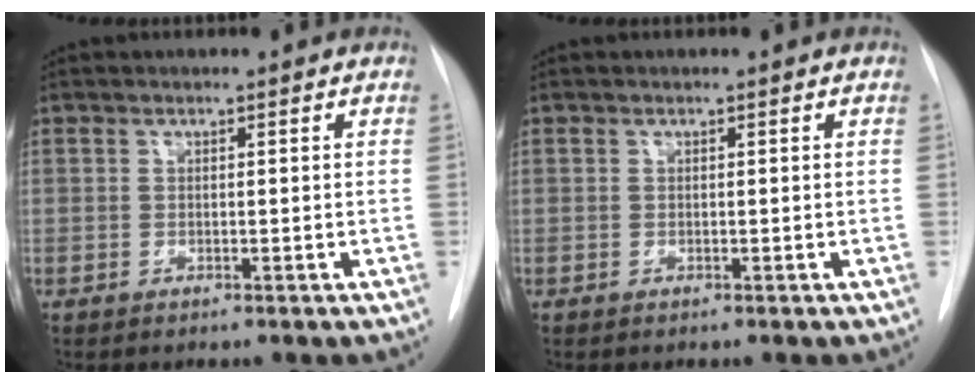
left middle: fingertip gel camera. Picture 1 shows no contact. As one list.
[{"total": 0.0}]